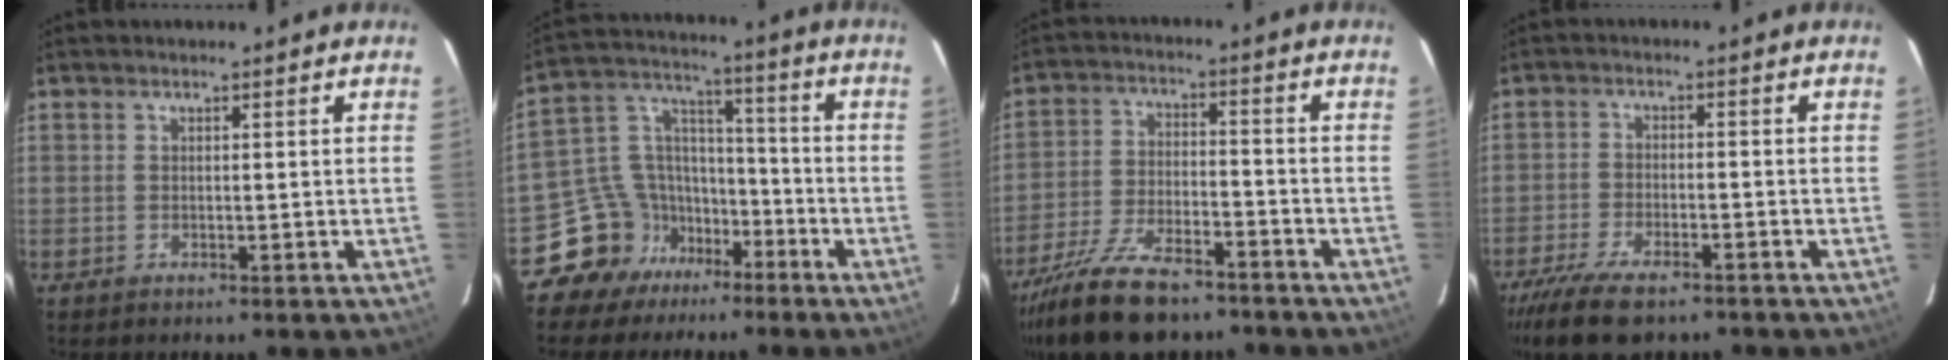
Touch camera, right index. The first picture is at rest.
{"total": 11.8, "force": [-8.0, 8.6, 1.7], "torque": [-0.052, 0.069, -0.137]}
{"total": 17.2, "force": [-13.8, 5.9, 8.5], "torque": [-0.184, -0.028, -0.236]}
{"total": 11.6, "force": [-8.9, 3.8, 6.3], "torque": [-0.150, -0.031, -0.159]}